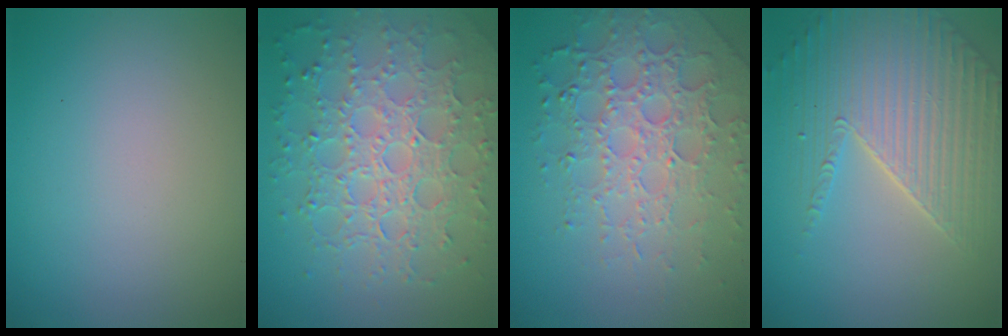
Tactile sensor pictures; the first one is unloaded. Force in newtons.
{"total": 7.7, "press": 5.7, "slide": 5.1}
{"total": 6.5, "press": 4.9, "slide": 4.2}
{"total": 4.5, "press": 4.3, "slide": 1.3}